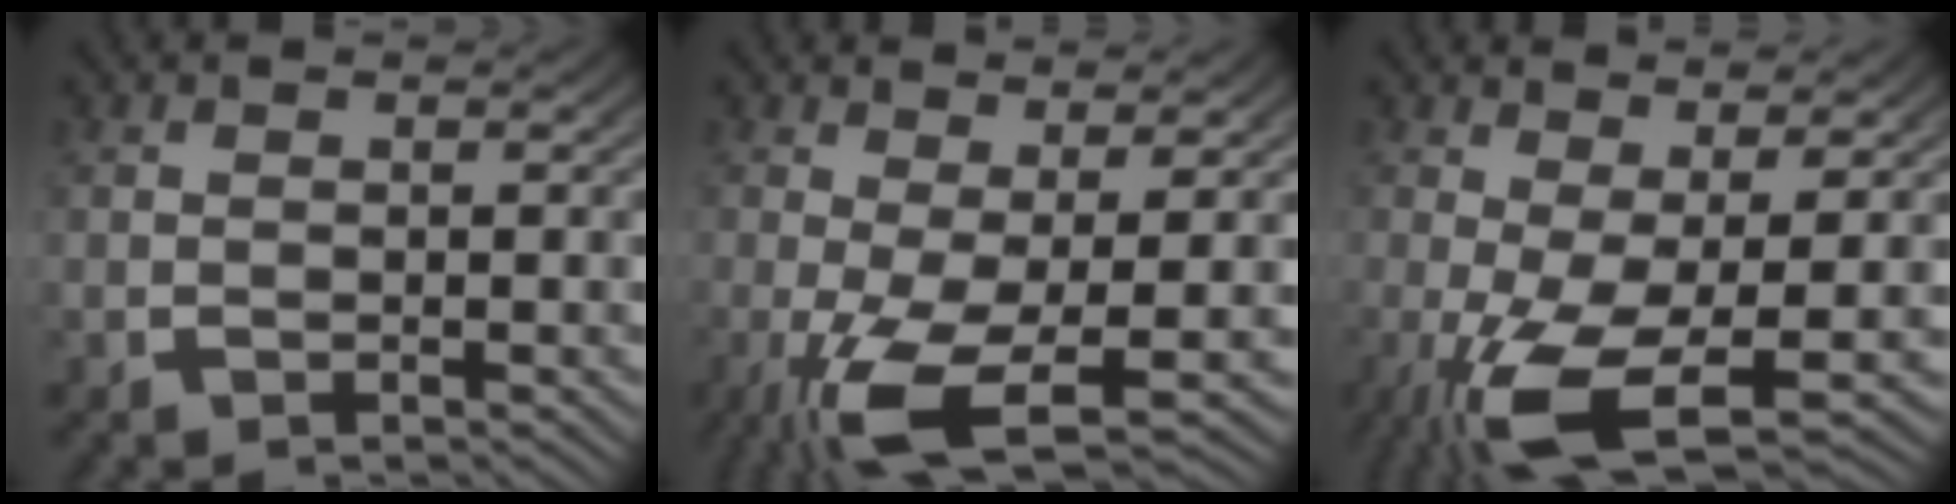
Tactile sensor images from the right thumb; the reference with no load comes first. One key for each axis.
{"total": 7.4, "fx": -1.8, "fy": 3.2, "fz": 6.5, "tx": -0.137, "ty": -0.038, "tz": -0.012}
{"total": 8.3, "fx": -2.0, "fy": 3.7, "fz": 7.2, "tx": -0.153, "ty": -0.043, "tz": -0.013}